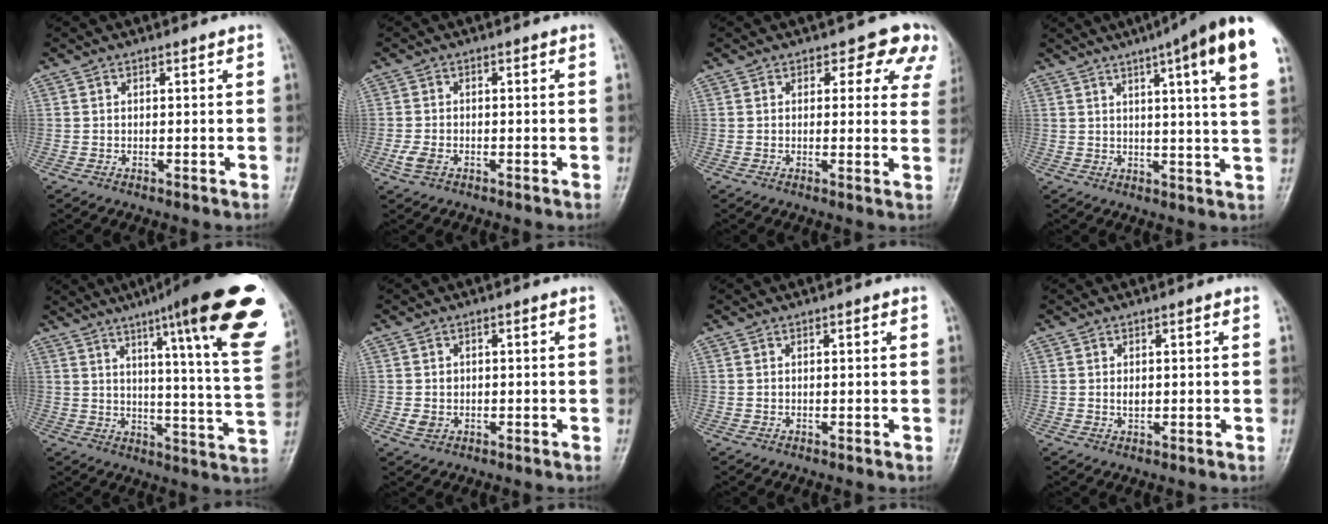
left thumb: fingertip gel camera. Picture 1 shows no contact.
{"total": 2.4, "force": [-1.2, 1.4, 1.5], "torque": [-0.043, 0.001, -0.025]}
{"total": 7.8, "force": [5.0, 4.6, 3.8], "torque": [0.004, -0.017, 0.035]}
{"total": 17.6, "force": [9.2, 1.8, 14.8], "torque": [-0.197, -0.020, 0.106]}
{"total": 26.6, "force": [15.1, 3.4, 21.7], "torque": [-0.264, -0.051, 0.197]}
{"total": 2.3, "force": [-0.4, 2.0, 1.1], "torque": [-0.012, 0.004, -0.003]}
{"total": 0.0}
{"total": 1.1, "force": [0.1, 0.7, 0.8], "torque": [-0.008, -0.001, 0.002]}